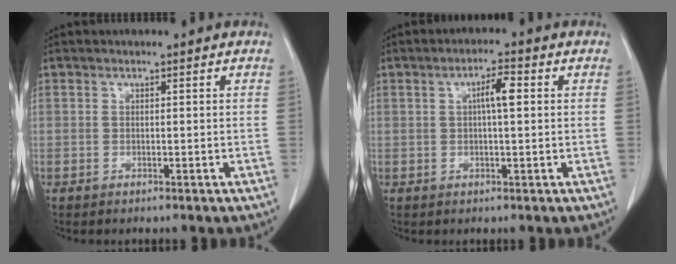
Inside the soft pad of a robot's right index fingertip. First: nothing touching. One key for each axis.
{"total": 3.7, "fx": 0.7, "fy": 0.6, "fz": 3.6, "tx": -0.064, "ty": 0.007, "tz": 0.009}